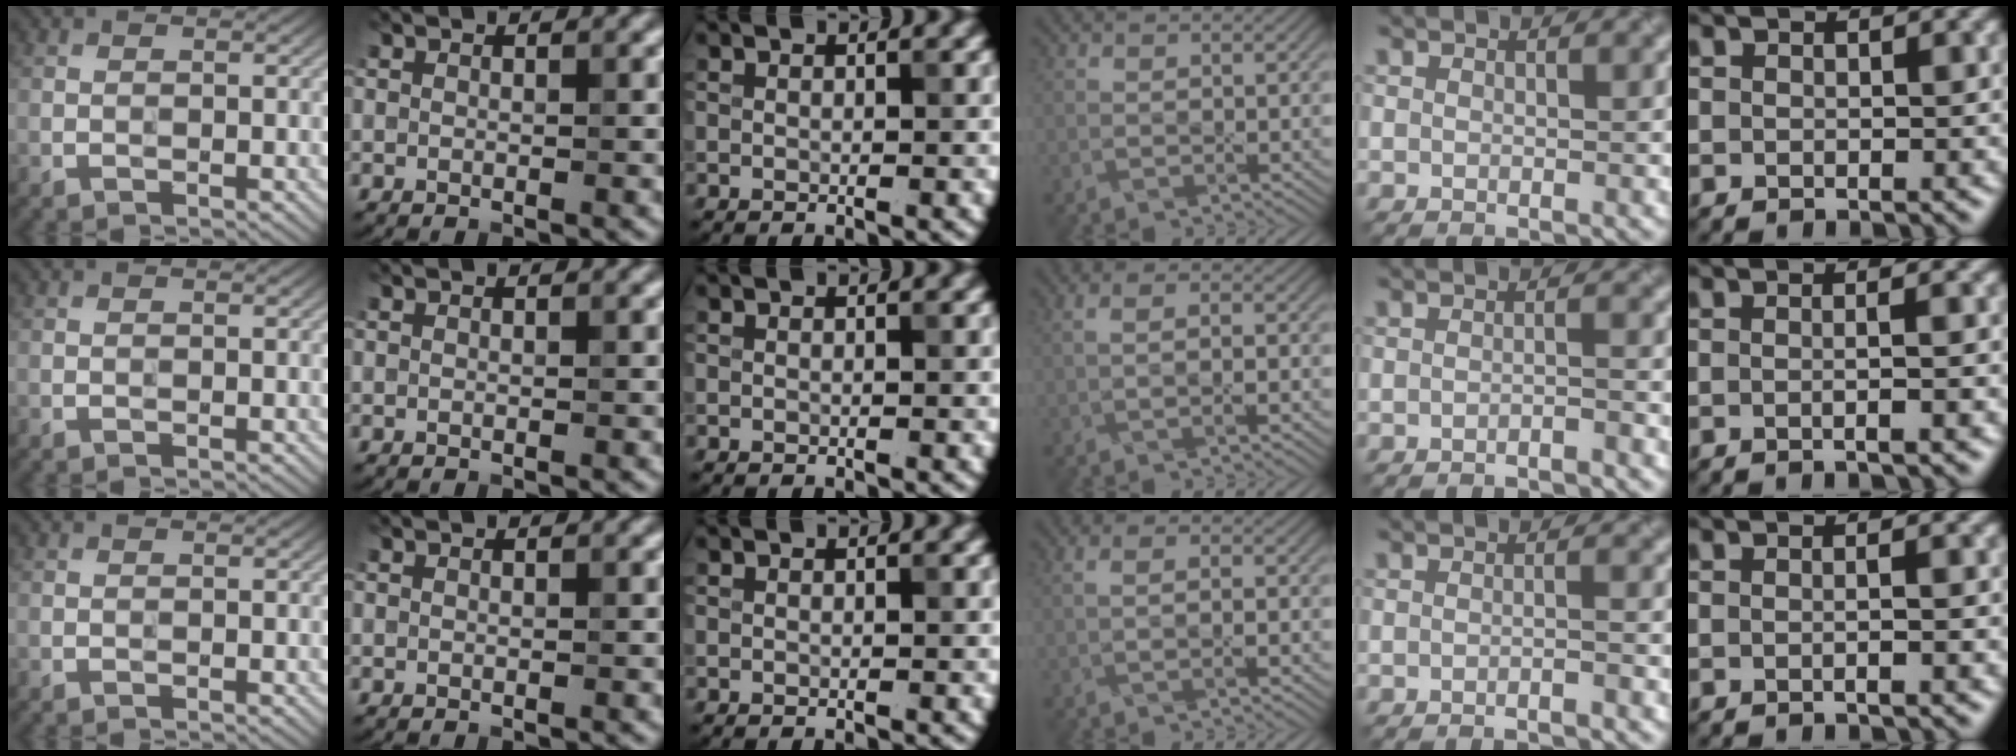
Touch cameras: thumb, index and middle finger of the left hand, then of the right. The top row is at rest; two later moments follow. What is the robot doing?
{"motion": "wipe", "object": "paper plate"}